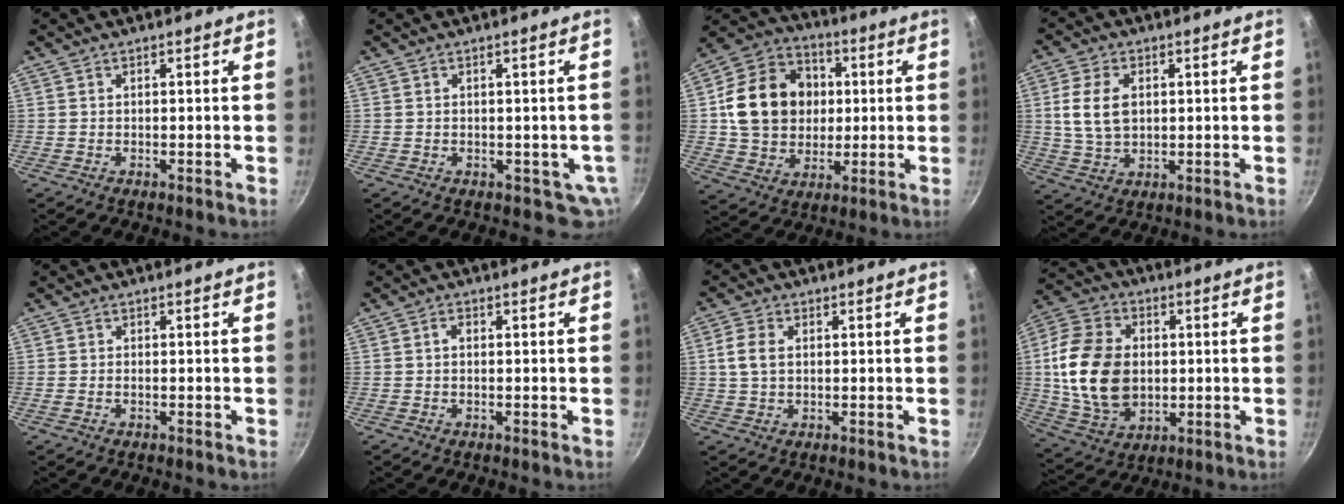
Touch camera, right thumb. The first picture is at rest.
{"total": 4.0, "force": [-0.3, 2.9, 2.8], "torque": [-0.010, -0.007, 0.007]}
{"total": 17.8, "force": [1.7, 14.8, 9.9], "torque": [-0.152, 0.019, 0.033]}
{"total": 8.8, "force": [1.6, 5.7, 6.5], "torque": [-0.125, -0.003, 0.037]}
{"total": 1.3, "force": [-0.3, 0.9, 0.9], "torque": [-0.027, 0.008, -0.003]}
{"total": 1.2, "force": [0.1, 0.8, 0.9], "torque": [-0.013, 0.005, -0.002]}
{"total": 4.8, "force": [0.8, 3.1, 3.6], "torque": [-0.080, 0.005, 0.014]}
{"total": 19.2, "force": [0.7, 13.5, 13.7], "torque": [-0.255, 0.004, 0.018]}